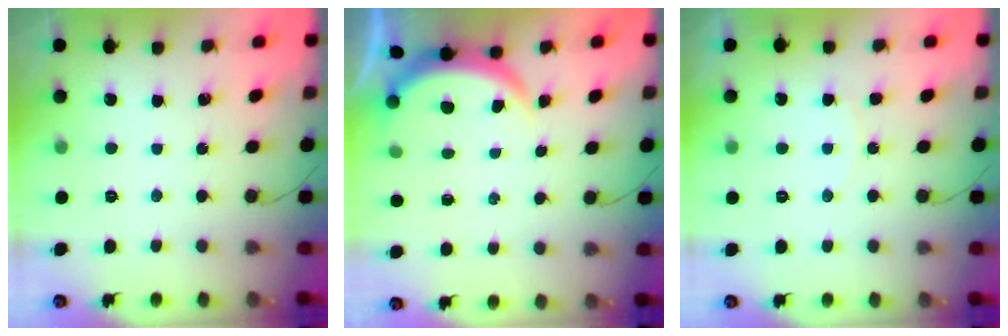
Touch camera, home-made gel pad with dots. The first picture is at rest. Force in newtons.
{"total": 3.9, "press": 3.9, "slide": 0.2}
{"total": 3.3, "press": 3.3, "slide": 0.6}